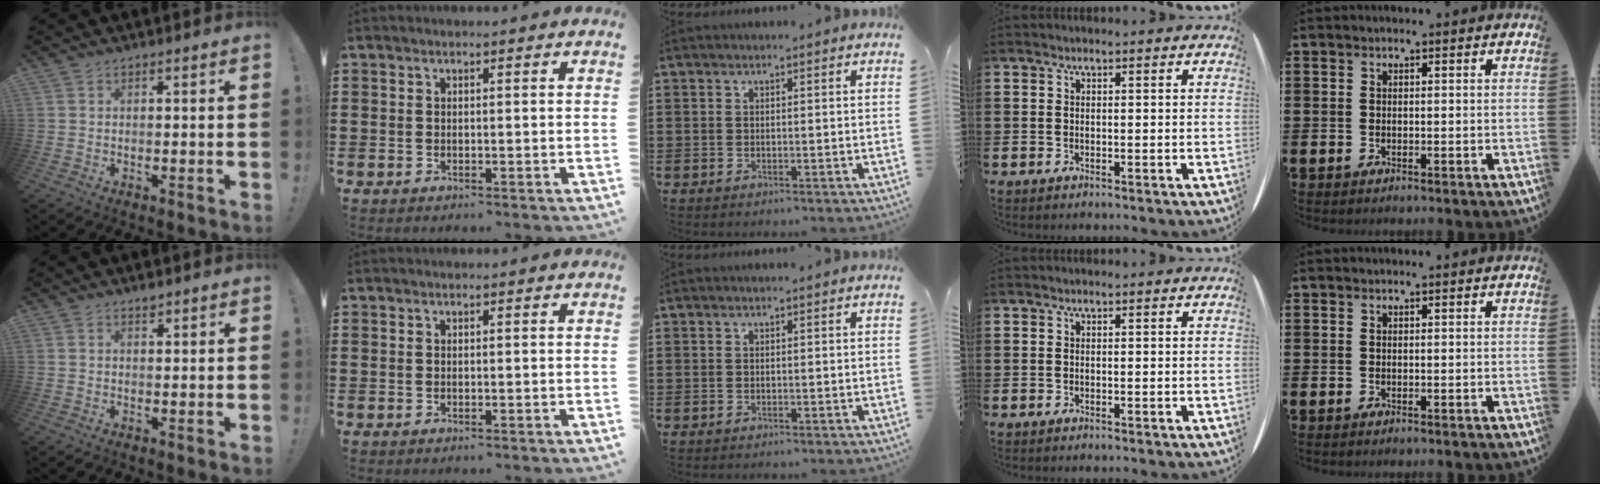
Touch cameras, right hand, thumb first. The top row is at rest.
{"thumb": {"total": 1.1, "force": [1.1, 0.3, 0.1], "torque": [0.013, -0.010, 0.018]}}